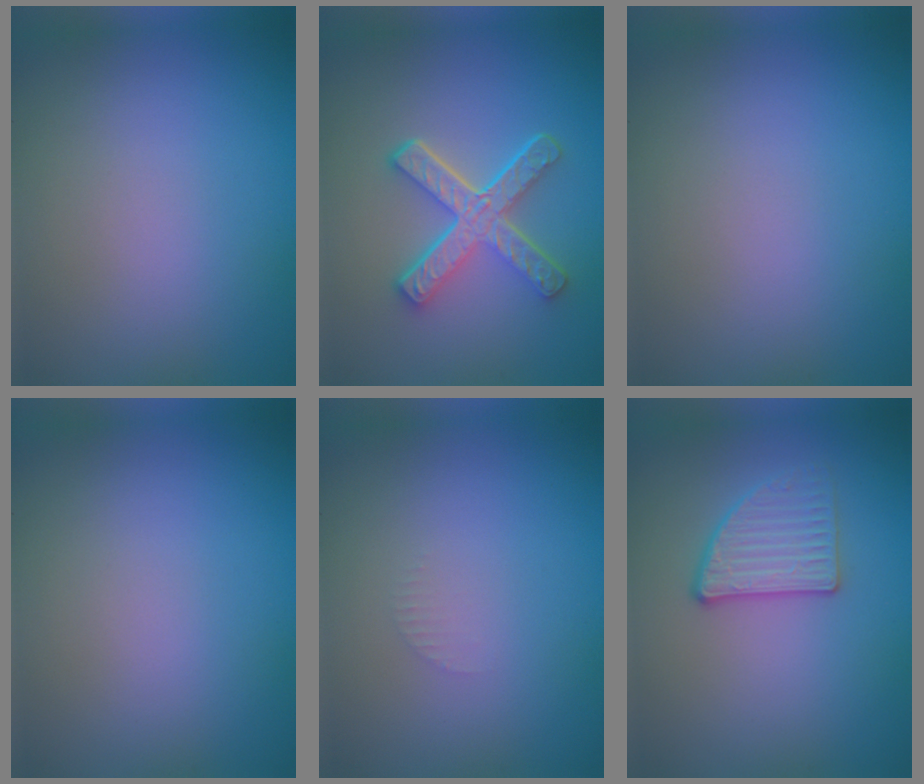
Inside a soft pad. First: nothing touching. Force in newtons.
{"total": 5.4, "press": 3.8, "slide": 3.8}
{"total": 0.0}
{"total": 0.0}
{"total": 0.7, "press": 0.6, "slide": 0.1}
{"total": 2.8, "press": 2.7, "slide": 0.6}